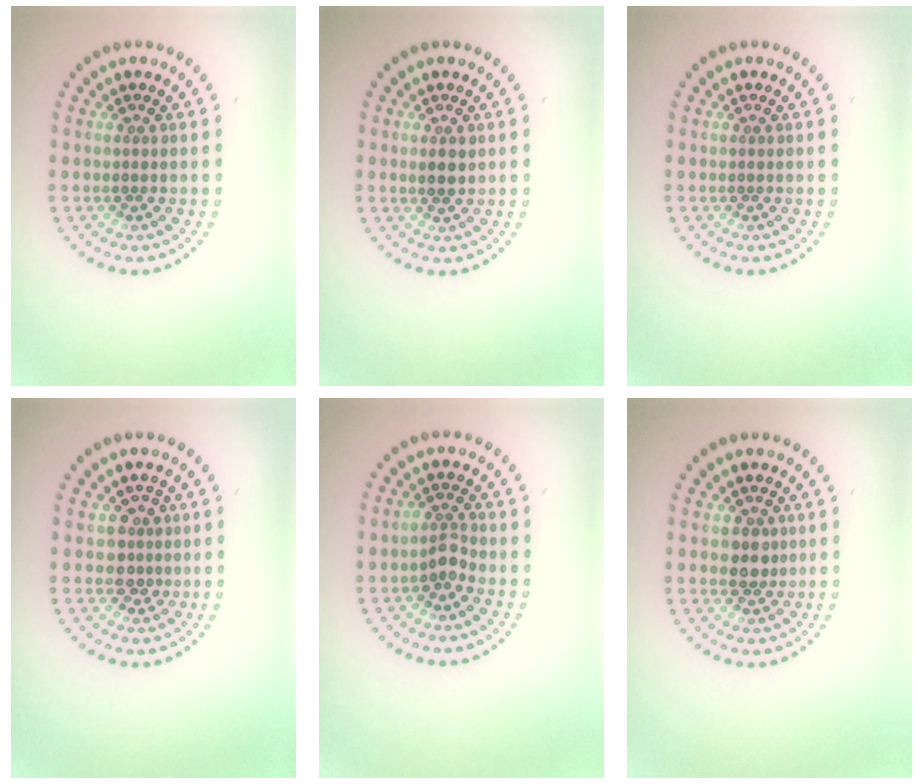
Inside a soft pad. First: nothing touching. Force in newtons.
{"total": 1.3, "press": 1.3, "slide": 0.4}
{"total": 0.0}
{"total": 2.0, "press": 1.6, "slide": 1.1}
{"total": 1.7, "press": 1.3, "slide": 1.1}
{"total": 1.8, "press": 1.7, "slide": 0.7}